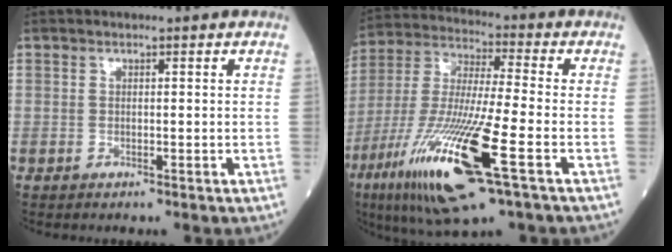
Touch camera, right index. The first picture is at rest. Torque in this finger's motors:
{"motor_torque": [1.15, -0.99, 1.06, 0.21]}